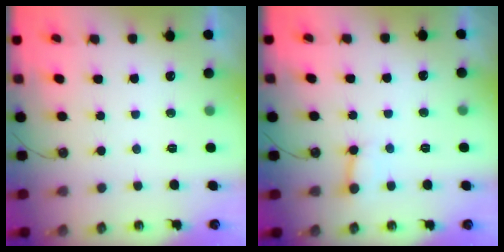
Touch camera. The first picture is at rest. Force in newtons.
{"total": 6.1, "press": 6.1, "slide": 0.6}